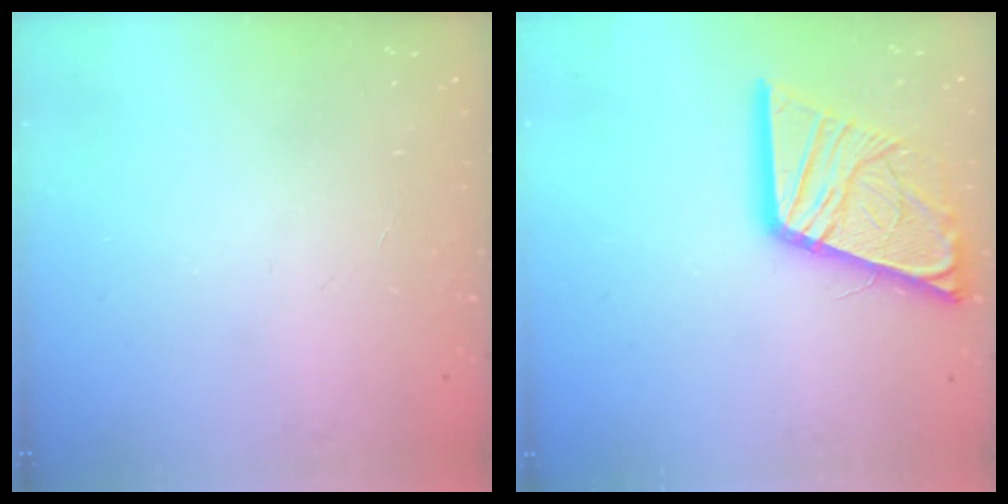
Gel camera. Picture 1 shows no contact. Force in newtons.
{"total": 22.3, "press": 22.1, "slide": 2.5}